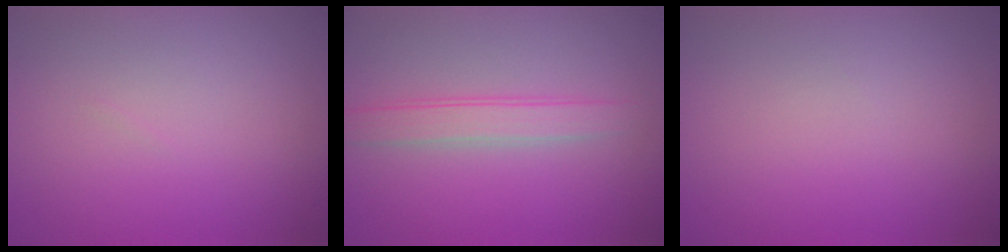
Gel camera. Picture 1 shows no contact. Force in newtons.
{"total": 2.5, "press": 2.5, "slide": 0.2}
{"total": 0.0}